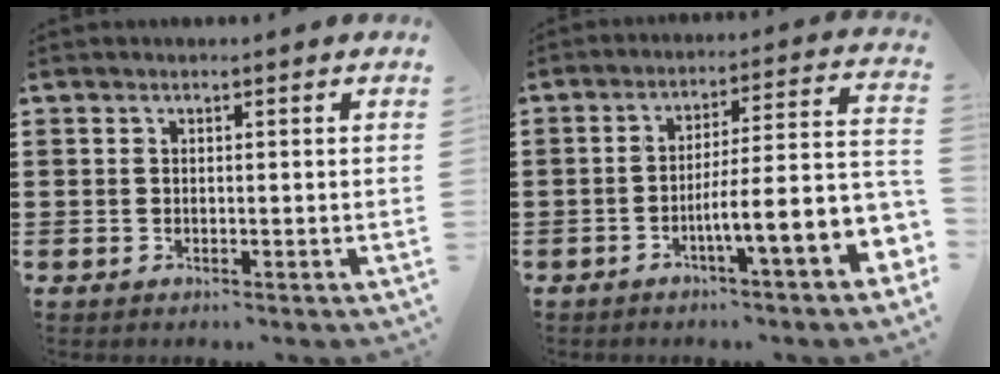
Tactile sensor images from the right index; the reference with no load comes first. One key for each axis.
{"total": 8.5, "fx": -3.1, "fy": 0.5, "fz": 7.9, "tx": -0.130, "ty": -0.033, "tz": -0.062}